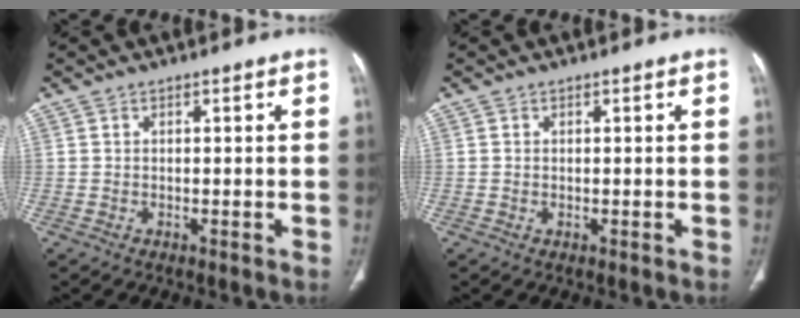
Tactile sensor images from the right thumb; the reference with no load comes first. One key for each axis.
{"total": 0.0}